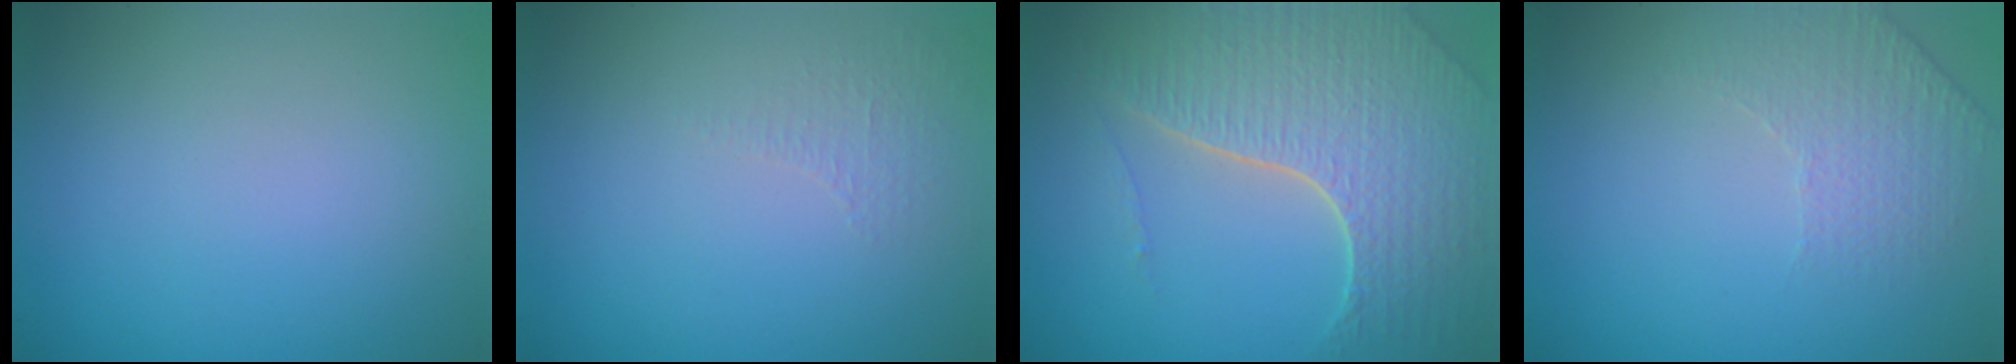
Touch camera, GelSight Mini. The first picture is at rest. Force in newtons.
{"total": 0.8, "press": 0.4, "slide": 0.7}
{"total": 7.4, "press": 5.3, "slide": 5.3}
{"total": 1.7, "press": 1.3, "slide": 1.1}